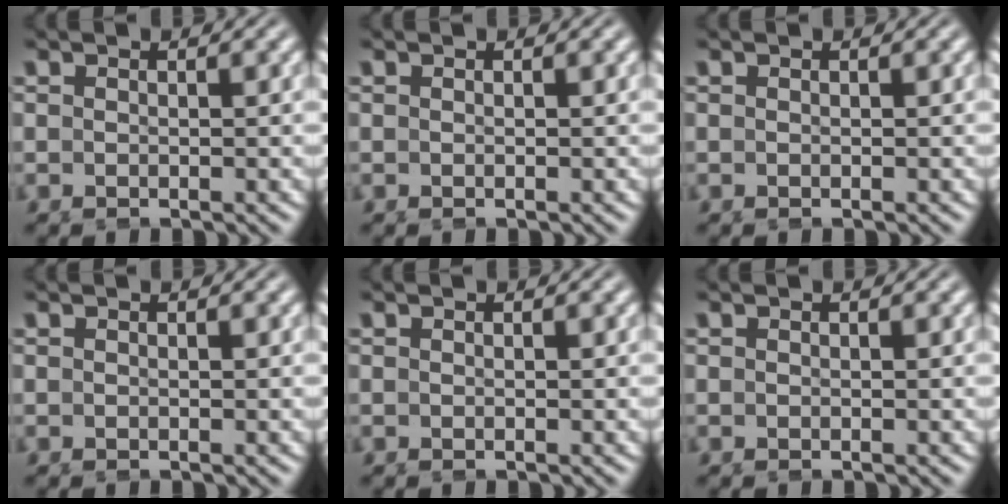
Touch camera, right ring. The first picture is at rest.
{"total": 0.0}
{"total": 0.0}
{"total": 0.0}
{"total": 0.0}
{"total": 0.0}